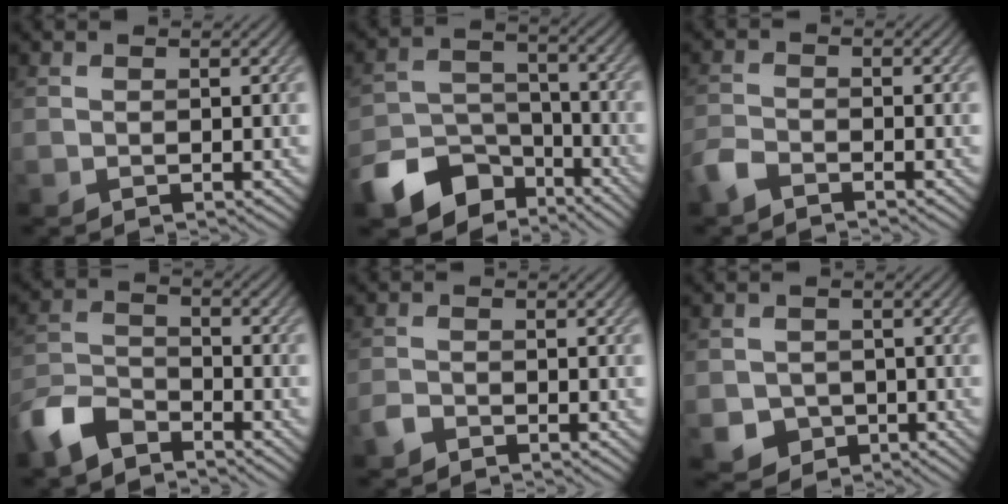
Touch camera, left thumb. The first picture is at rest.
{"total": 11.5, "force": [-7.5, 7.0, 5.0], "torque": [-0.112, -0.022, -0.137]}
{"total": 2.9, "force": [-2.4, 0.9, 1.4], "torque": [-0.036, -0.006, -0.060]}
{"total": 6.9, "force": [-5.3, 2.8, 3.4], "torque": [-0.075, -0.004, -0.123]}
{"total": 1.5, "force": [-1.3, 0.5, 0.6], "torque": [-0.012, 0.000, -0.031]}
{"total": 3.5, "force": [-1.3, 3.0, 1.1], "torque": [-0.027, -0.012, -0.026]}